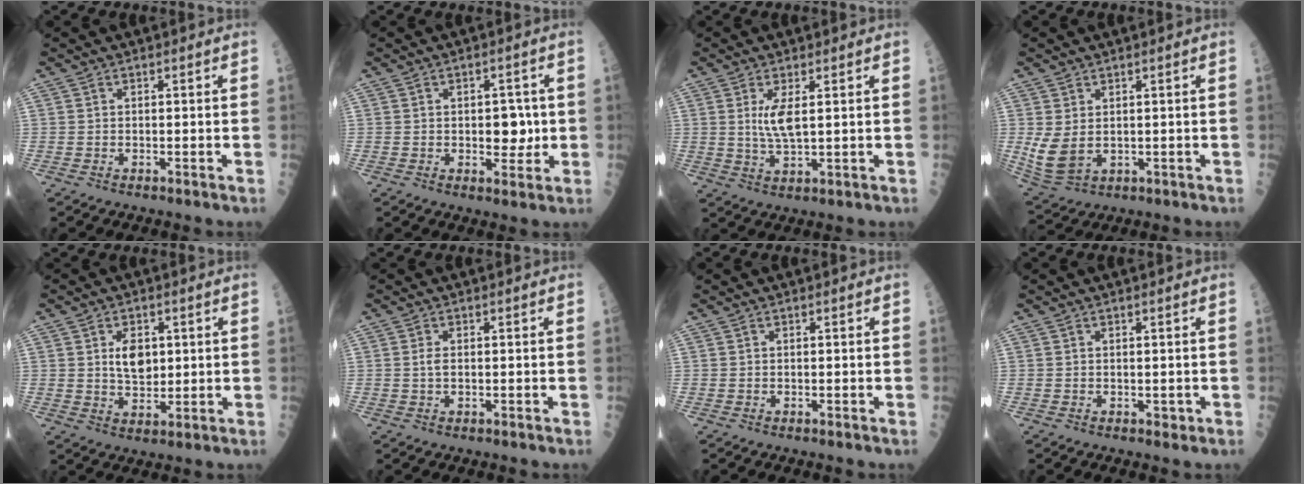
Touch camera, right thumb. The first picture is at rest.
{"total": 5.3, "force": [0.0, 3.3, 4.1], "torque": [-0.024, 0.000, 0.002]}
{"total": 4.8, "force": [1.2, 1.2, 4.5], "torque": [-0.095, -0.017, 0.028]}
{"total": 6.7, "force": [0.5, 4.5, 4.9], "torque": [-0.099, -0.007, 0.027]}
{"total": 6.1, "force": [1.4, 3.8, 4.5], "torque": [-0.053, -0.009, 0.027]}
{"total": 1.7, "force": [0.1, 0.9, 1.4], "torque": [-0.030, -0.002, 0.004]}
{"total": 0.0}
{"total": 0.7, "force": [0.0, 0.5, 0.4], "torque": [0.003, 0.001, -0.001]}